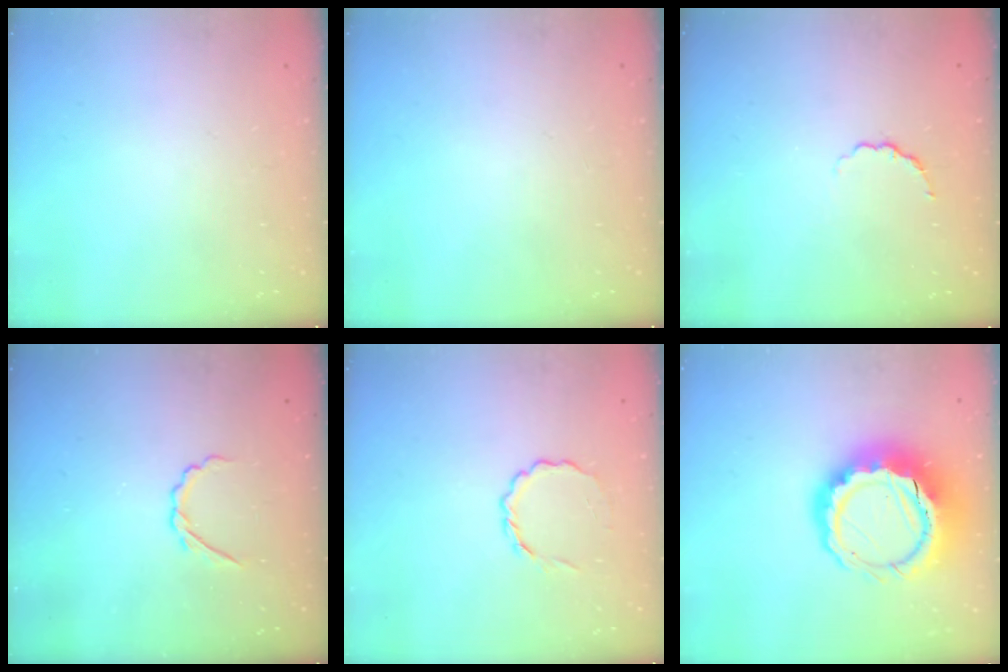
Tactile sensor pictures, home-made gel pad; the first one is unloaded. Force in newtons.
{"total": 0.0}
{"total": 3.0, "press": 2.9, "slide": 1.0}
{"total": 2.6, "press": 2.5, "slide": 0.8}
{"total": 3.7, "press": 3.5, "slide": 1.4}
{"total": 15.6, "press": 15.3, "slide": 3.3}